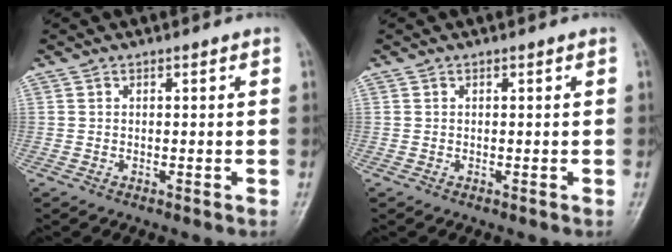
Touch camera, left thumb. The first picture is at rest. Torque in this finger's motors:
{"motor_torque": [0.00, 0.00, 0.01, -0.04, 0.00]}